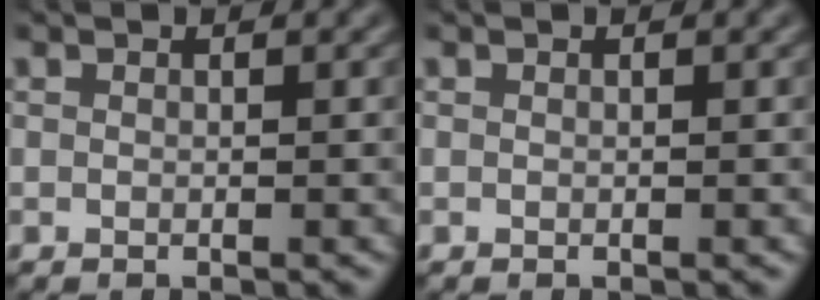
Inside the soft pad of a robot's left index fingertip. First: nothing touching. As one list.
[{"total": 0.0}]